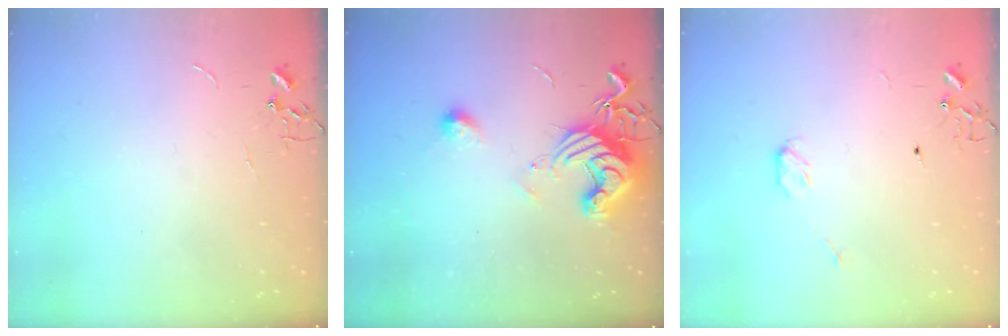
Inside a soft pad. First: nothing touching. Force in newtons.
{"total": 14.1, "press": 14.0, "slide": 1.4}
{"total": 3.9, "press": 3.9, "slide": 0.2}